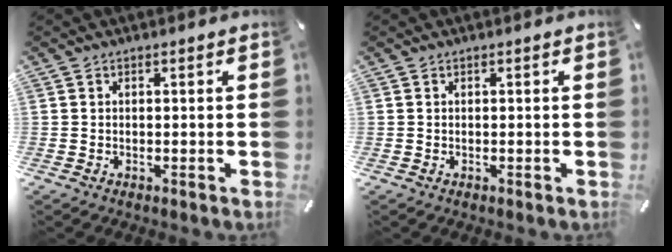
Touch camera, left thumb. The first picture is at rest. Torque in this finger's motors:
{"motor_torque": [0.03, -0.05, 0.03, -0.23, -0.02]}